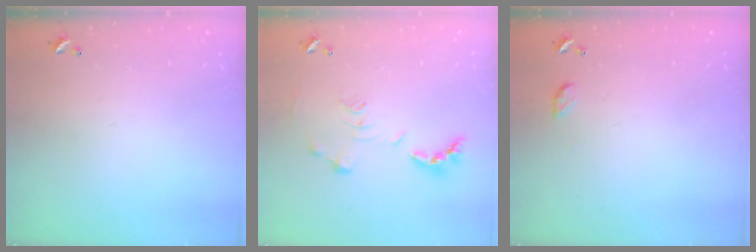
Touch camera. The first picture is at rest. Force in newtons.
{"total": 1.1, "press": 1.0, "slide": 0.4}
{"total": 4.4, "press": 4.4, "slide": 0.6}